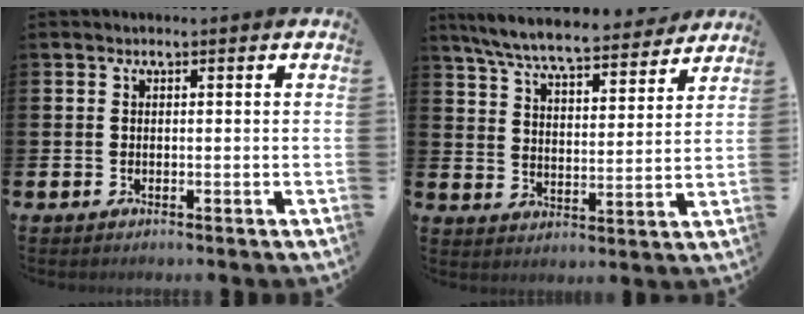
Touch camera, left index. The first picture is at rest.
{"total": 7.9, "force": [7.4, 0.9, 2.6], "torque": [-0.085, -0.044, 0.129]}